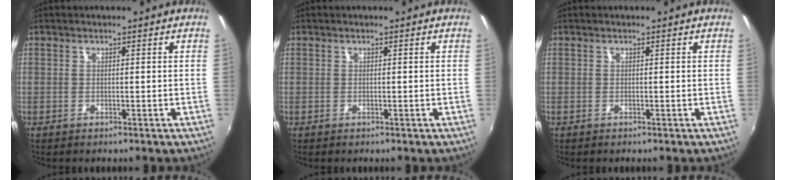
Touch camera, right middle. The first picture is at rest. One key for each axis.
{"total": 0.0}
{"total": 0.0}